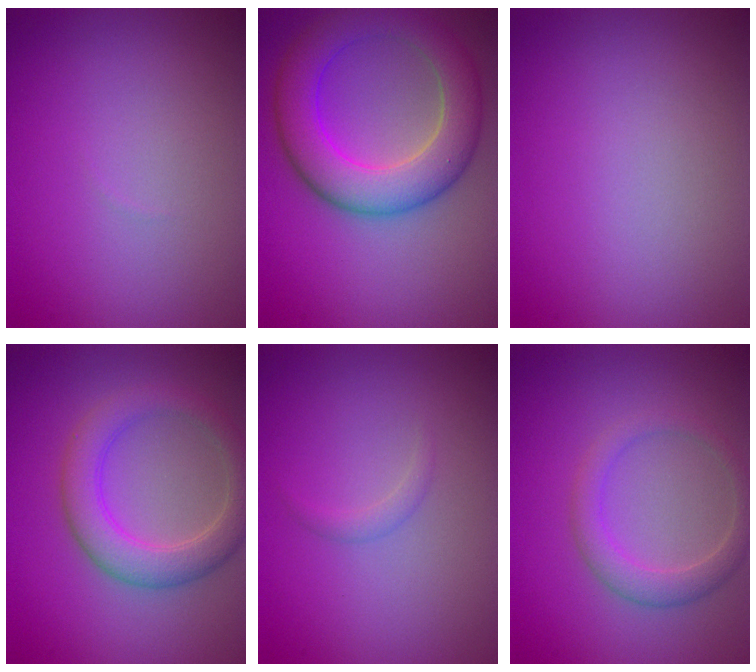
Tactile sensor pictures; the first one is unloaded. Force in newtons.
{"total": 7.4, "press": 7.4, "slide": 0.2}
{"total": 0.0}
{"total": 4.4, "press": 4.4, "slide": 0.2}
{"total": 0.8, "press": 0.8, "slide": 0.1}
{"total": 2.5, "press": 2.5, "slide": 0.0}